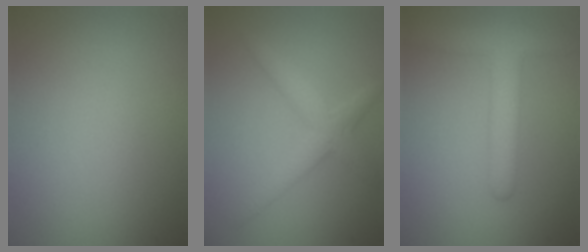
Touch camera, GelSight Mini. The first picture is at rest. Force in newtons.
{"total": 3.0, "press": 3.0, "slide": 0.1}
{"total": 4.6, "press": 4.6, "slide": 0.2}